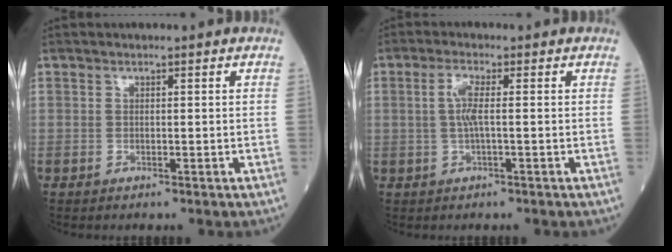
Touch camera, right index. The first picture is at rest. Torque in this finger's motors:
{"motor_torque": [0.60, 0.24, 0.32, 0.08]}